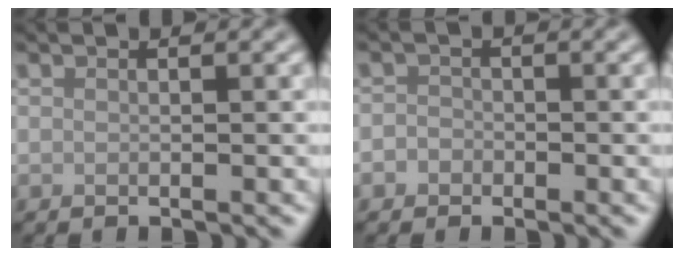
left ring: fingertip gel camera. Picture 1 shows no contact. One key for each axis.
{"total": 1.3, "fx": -0.6, "fy": 1.2, "fz": 0.2, "tx": 0.012, "ty": 0.001, "tz": -0.015}